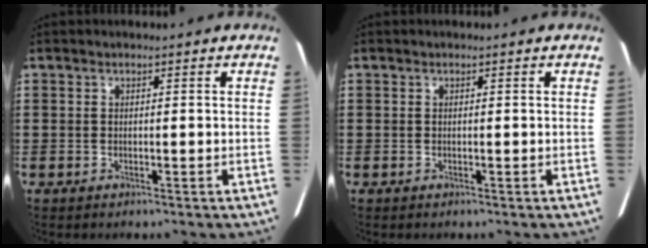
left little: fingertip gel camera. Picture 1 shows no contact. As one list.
[{"total": 0.0}]